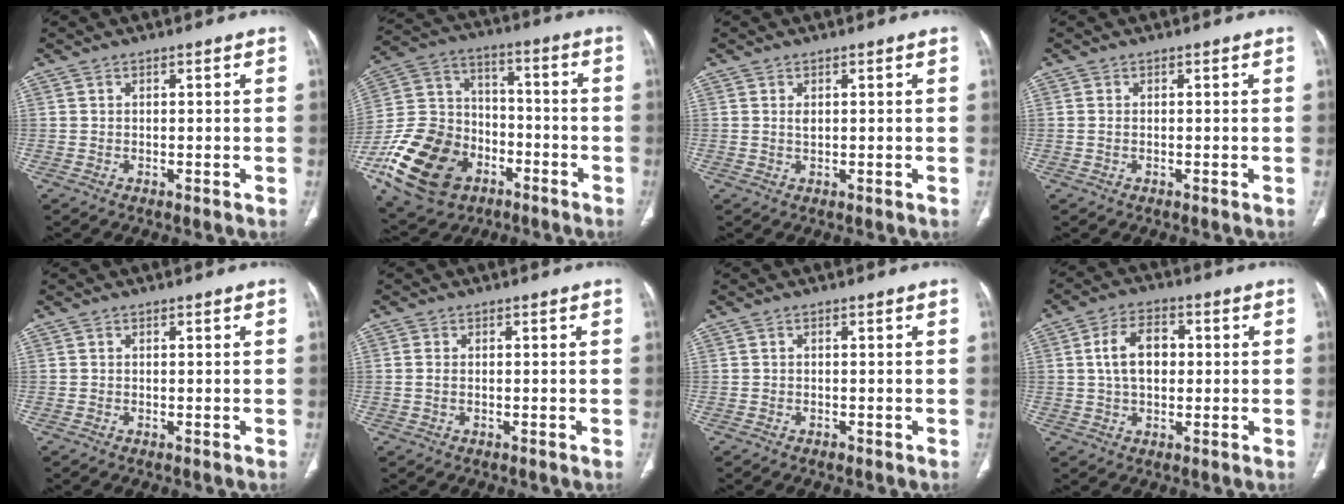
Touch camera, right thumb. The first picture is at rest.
{"total": 22.4, "force": [-10.0, 15.9, 12.2], "torque": [-0.229, 0.064, -0.170]}
{"total": 1.2, "force": [0.3, 0.6, 1.0], "torque": [-0.019, -0.003, 0.009]}
{"total": 0.7, "force": [-0.1, 0.4, 0.6], "torque": [-0.017, 0.000, 0.000]}
{"total": 0.0}
{"total": 1.4, "force": [-0.1, 0.8, 1.1], "torque": [-0.030, 0.001, -0.002]}
{"total": 0.5, "force": [-0.3, 0.3, 0.2], "torque": [-0.004, 0.000, -0.004]}
{"total": 8.3, "force": [1.0, 5.4, 6.3], "torque": [-0.101, 0.013, 0.014]}